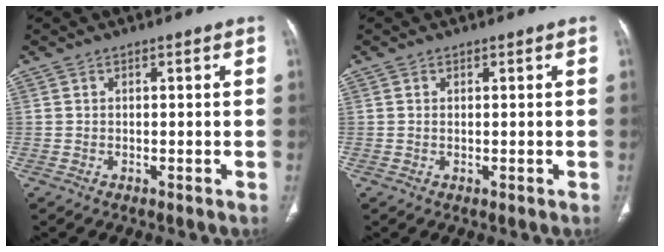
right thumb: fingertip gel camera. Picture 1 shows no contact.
{"total": 0.0}